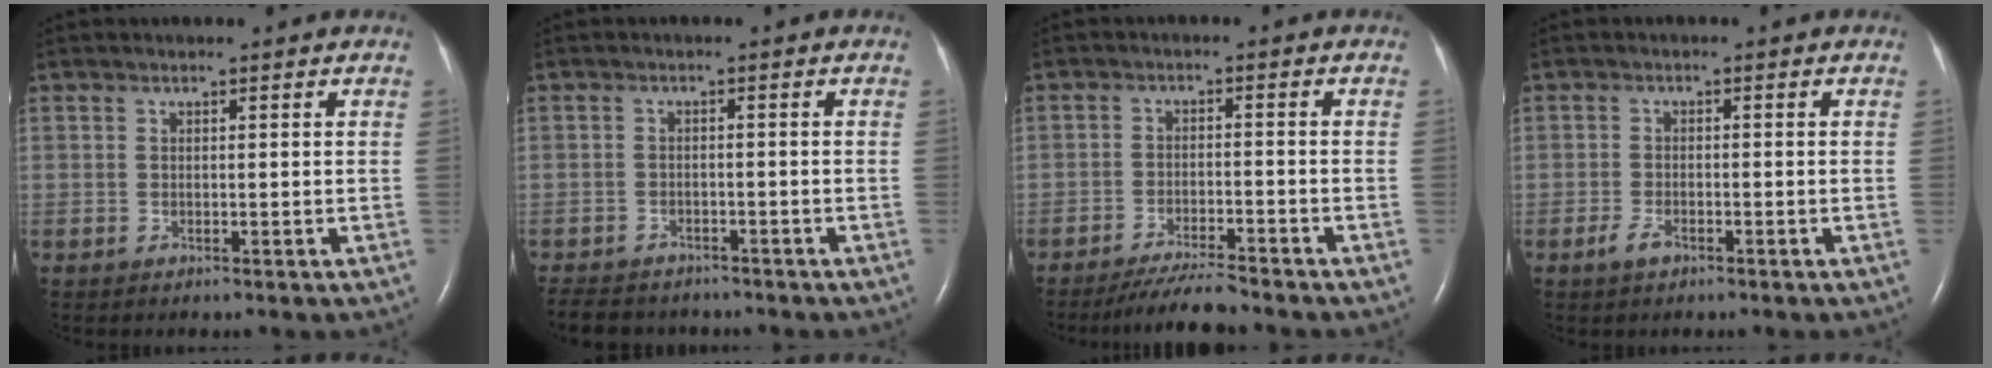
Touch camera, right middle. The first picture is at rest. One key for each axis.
{"total": 8.7, "fx": -7.5, "fy": 3.4, "fz": 2.7, "tx": -0.049, "ty": -0.004, "tz": -0.105}
{"total": 5.9, "fx": -5.5, "fy": -0.2, "fz": 2.1, "tx": -0.039, "ty": -0.019, "tz": -0.097}
{"total": 2.1, "fx": -1.4, "fy": 0.8, "fz": 1.4, "tx": -0.035, "ty": -0.002, "tz": -0.026}